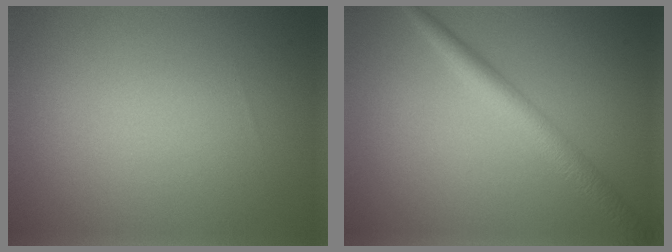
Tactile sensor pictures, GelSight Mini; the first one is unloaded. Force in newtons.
{"total": 3.4, "press": 3.4, "slide": 0.1}